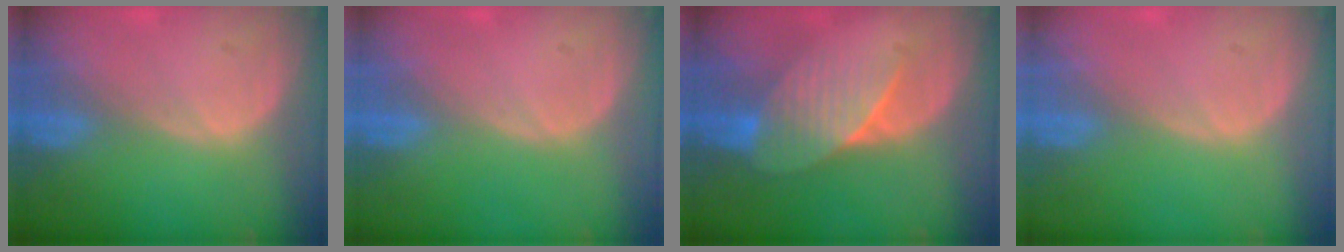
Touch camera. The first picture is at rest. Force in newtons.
{"total": 0.0}
{"total": 7.1, "press": 6.5, "slide": 2.8}
{"total": 0.0}